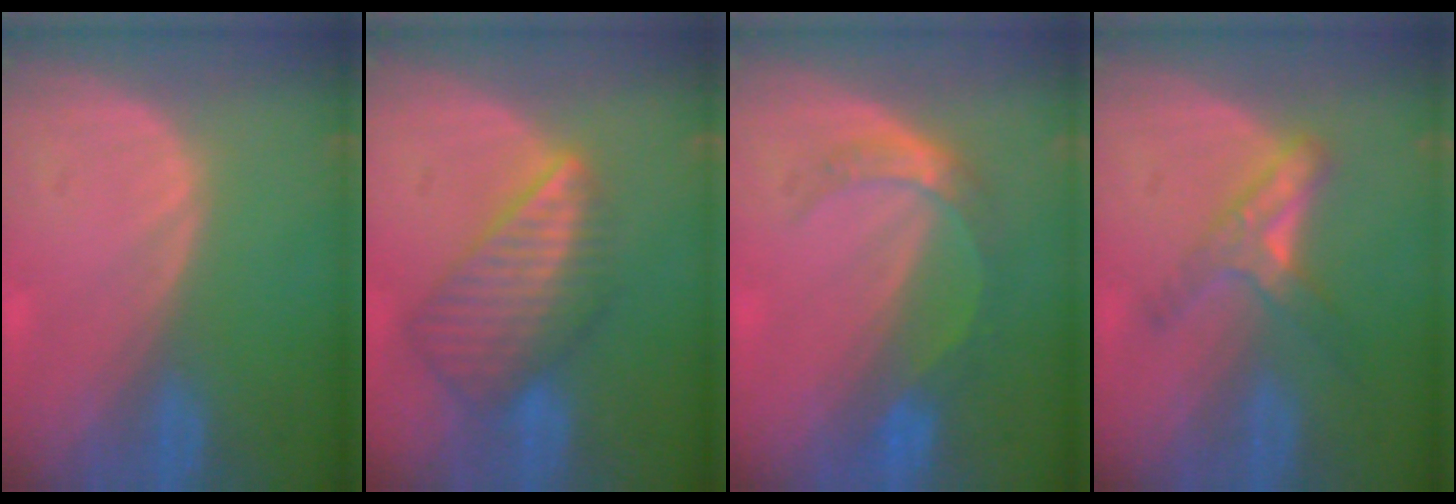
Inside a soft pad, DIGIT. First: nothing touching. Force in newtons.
{"total": 8.7, "press": 7.6, "slide": 4.1}
{"total": 5.1, "press": 4.6, "slide": 2.2}
{"total": 5.1, "press": 5.0, "slide": 0.9}